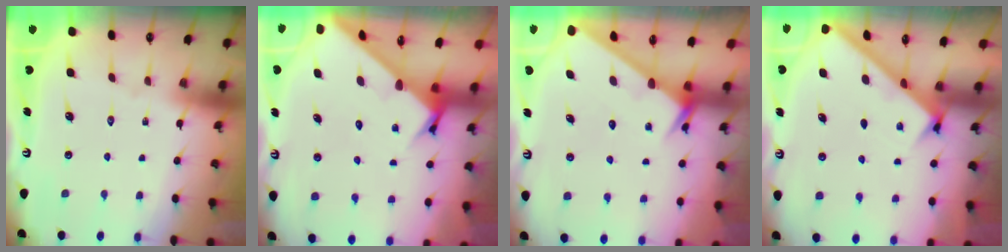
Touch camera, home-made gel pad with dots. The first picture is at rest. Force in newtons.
{"total": 2.9, "press": 2.9, "slide": 0.2}
{"total": 2.6, "press": 2.6, "slide": 0.0}
{"total": 2.9, "press": 2.8, "slide": 0.3}